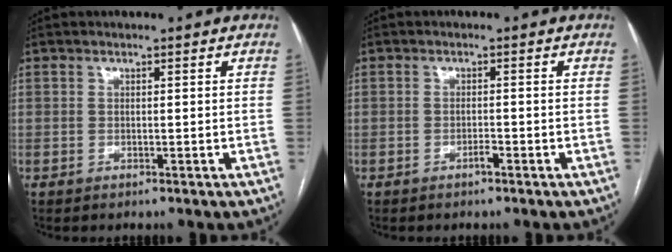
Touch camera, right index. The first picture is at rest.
{"total": 1.2, "force": [-0.8, 0.1, 0.8], "torque": [-0.017, 0.000, -0.014]}